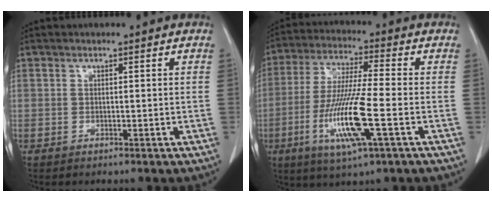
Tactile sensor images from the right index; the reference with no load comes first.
{"total": 13.3, "force": [-3.9, 0.6, 12.7], "torque": [-0.253, -0.019, -0.075]}